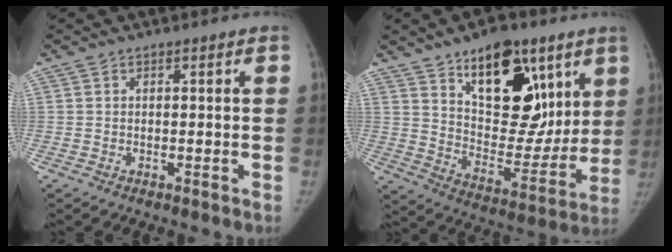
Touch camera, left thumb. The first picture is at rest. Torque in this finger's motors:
{"motor_torque": [2.39, 1.28, 1.29, -1.48, 0.43]}